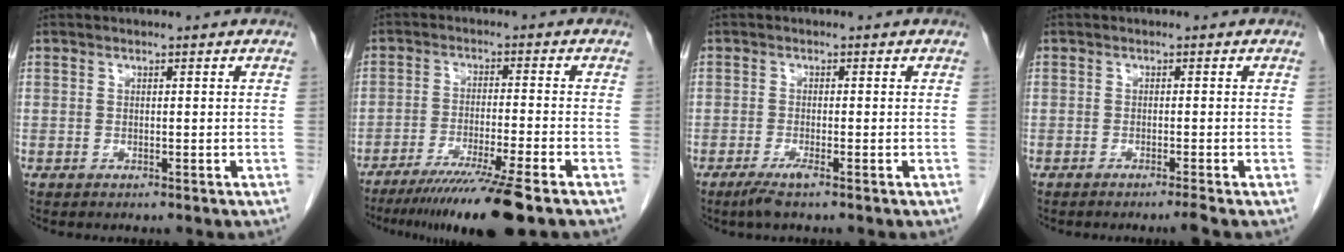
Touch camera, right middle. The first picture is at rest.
{"total": 12.6, "force": [-9.3, -1.5, 8.3], "torque": [-0.130, -0.043, -0.150]}
{"total": 2.3, "force": [-1.6, -0.2, 1.7], "torque": [-0.037, -0.007, -0.033]}
{"total": 1.6, "force": [-1.2, -0.8, 0.7], "torque": [-0.012, 0.001, -0.022]}